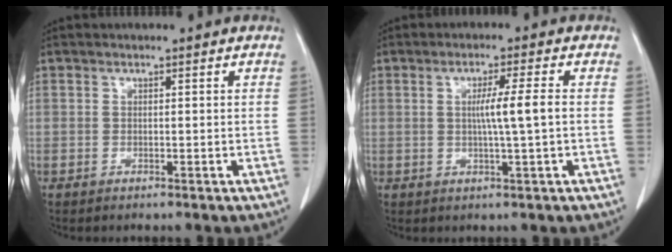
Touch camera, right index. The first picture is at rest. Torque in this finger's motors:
{"motor_torque": [0.82, -0.07, 0.44, 0.10]}